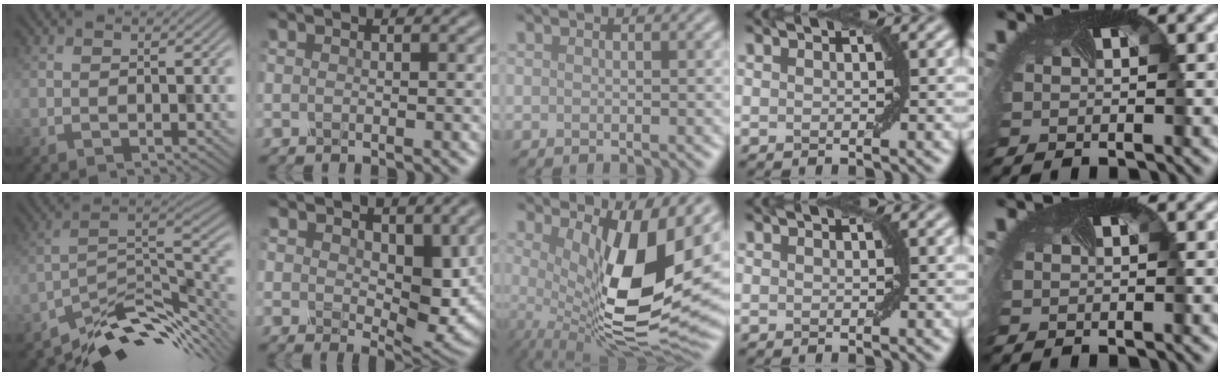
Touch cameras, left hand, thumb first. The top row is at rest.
{"thumb": {"total": 11.6, "force": [-8.3, 4.3, 6.9], "torque": [-0.110, 0.001, -0.142]}, "index": {"total": 5.9, "force": [0.8, 3.3, 4.9], "torque": [-0.086, -0.008, 0.018]}, "middle": {"total": 12.2, "force": [1.9, 3.8, 11.5], "torque": [-0.178, -0.026, 0.042]}}